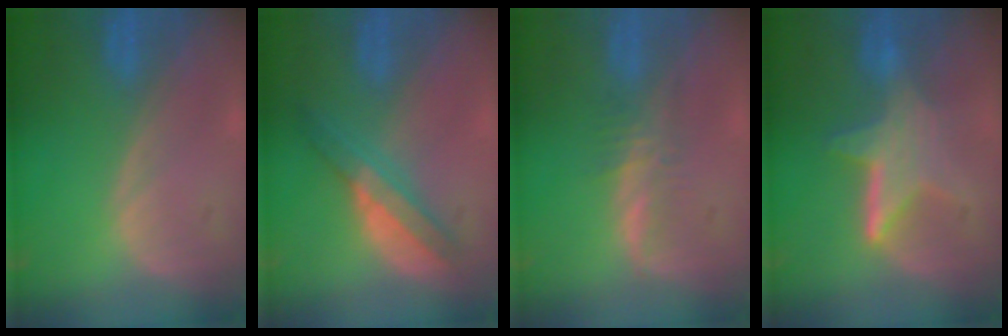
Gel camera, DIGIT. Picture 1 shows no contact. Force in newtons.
{"total": 5.7, "press": 5.3, "slide": 2.0}
{"total": 2.8, "press": 2.7, "slide": 0.5}
{"total": 6.6, "press": 5.9, "slide": 3.1}